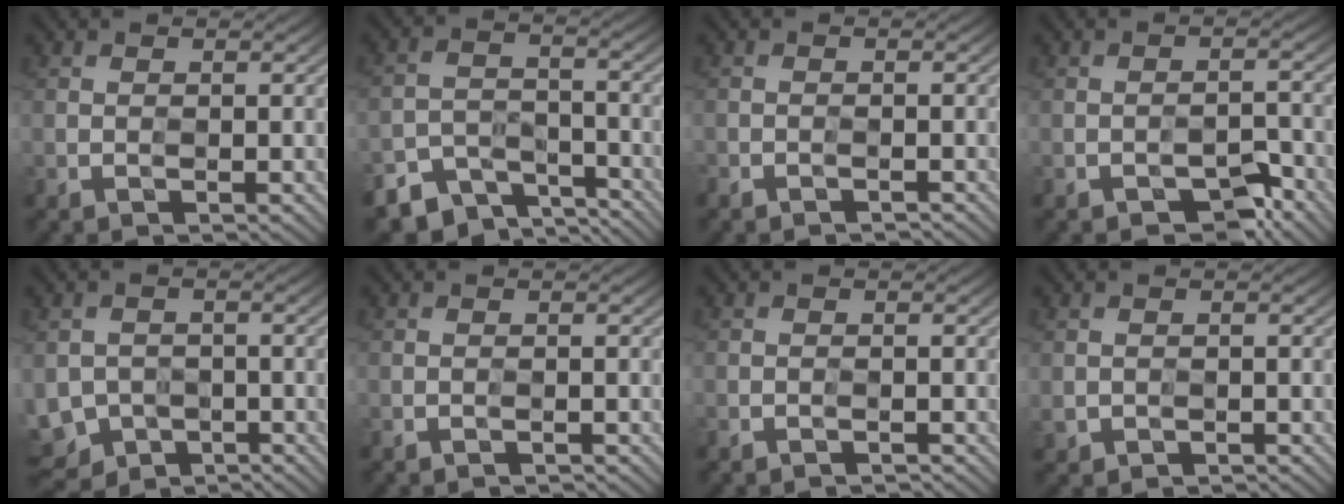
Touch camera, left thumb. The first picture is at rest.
{"total": 6.4, "force": [-5.8, 2.4, 0.7], "torque": [-0.014, -0.010, -0.107]}
{"total": 1.3, "force": [-1.2, -0.2, -0.4], "torque": [0.007, 0.000, -0.023]}
{"total": 2.4, "force": [-2.4, 0.4, 0.0], "torque": [0.010, 0.011, -0.037]}
{"total": 4.2, "force": [-2.4, 3.3, 0.8], "torque": [-0.028, -0.015, -0.047]}
{"total": 0.9, "force": [-0.5, -0.4, -0.6], "torque": [0.010, 0.002, -0.010]}
{"total": 1.2, "force": [-1.0, -0.2, -0.7], "torque": [0.011, 0.000, -0.020]}
{"total": 1.1, "force": [-0.5, 0.9, -0.4], "torque": [0.003, -0.007, -0.008]}